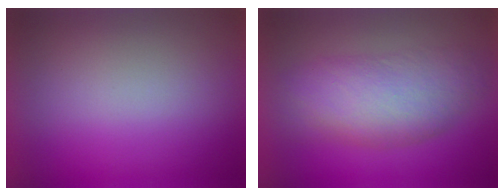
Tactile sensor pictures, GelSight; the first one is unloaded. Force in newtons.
{"total": 7.1}